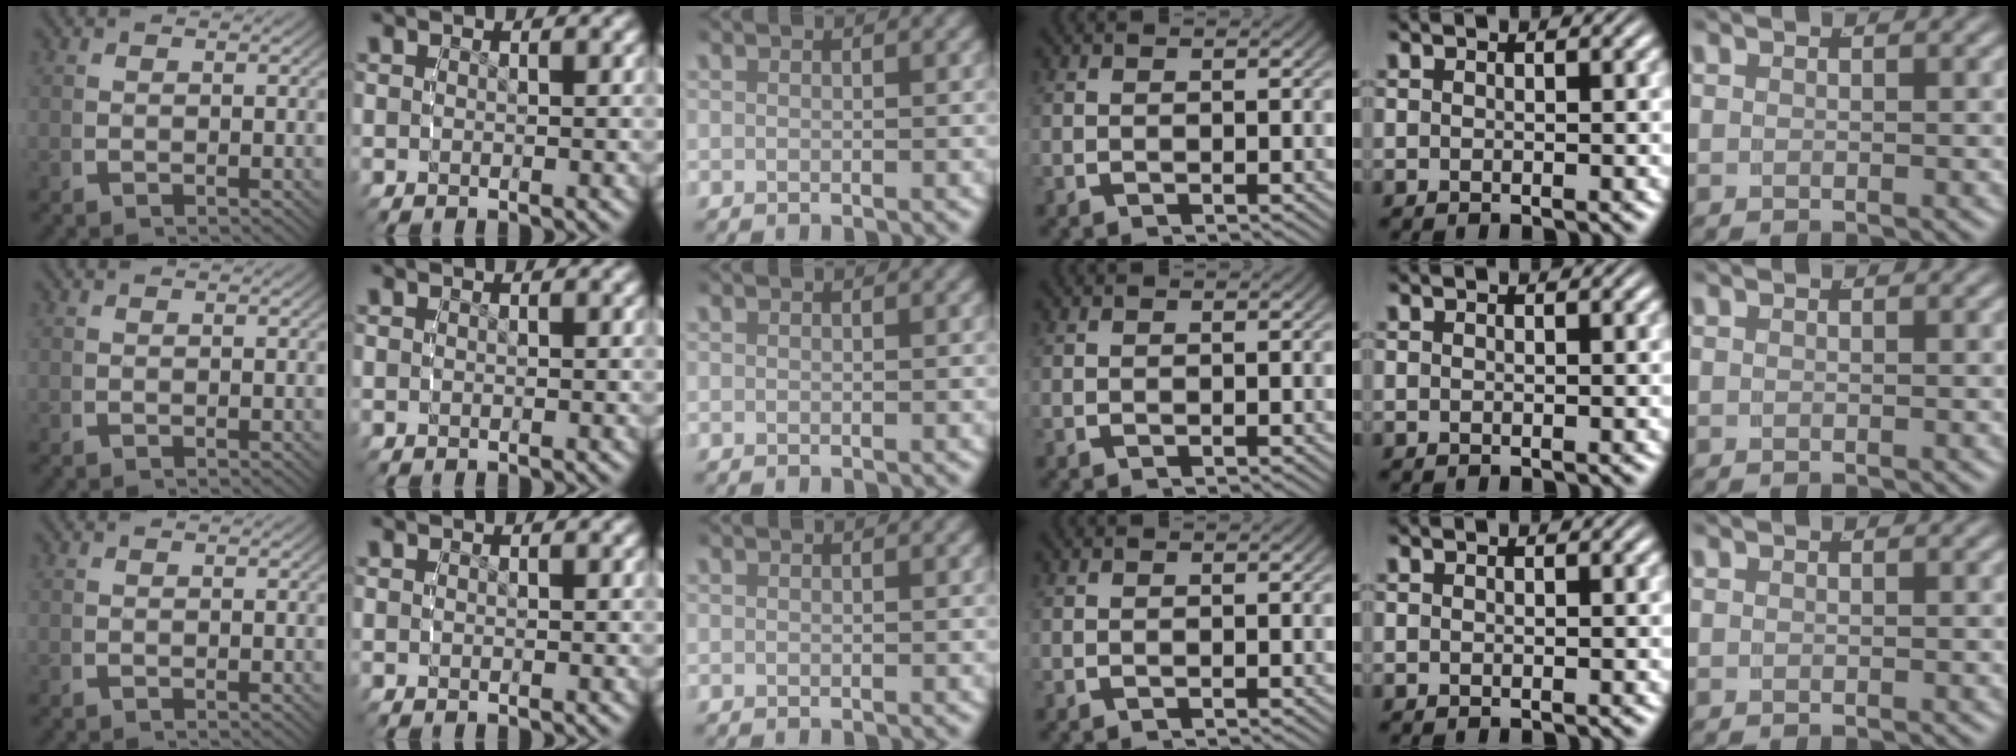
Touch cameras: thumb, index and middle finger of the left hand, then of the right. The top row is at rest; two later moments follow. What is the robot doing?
{"motion": "reach", "object": "glasses case"}